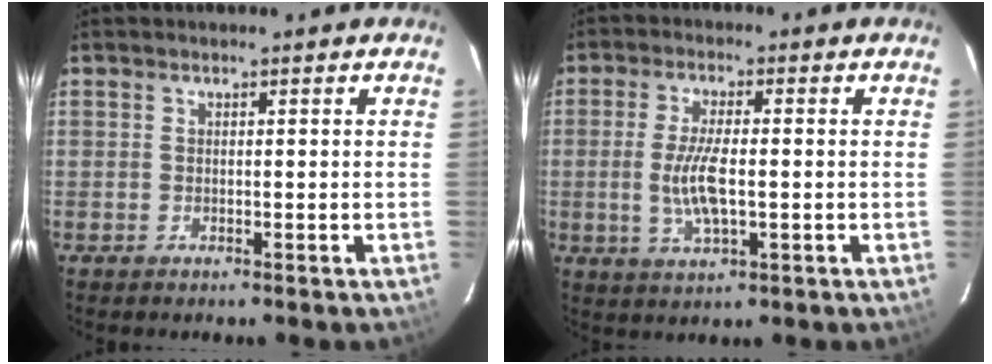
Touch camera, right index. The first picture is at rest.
{"total": 7.5, "force": [-0.9, 2.4, 7.1], "torque": [-0.144, -0.004, -0.015]}